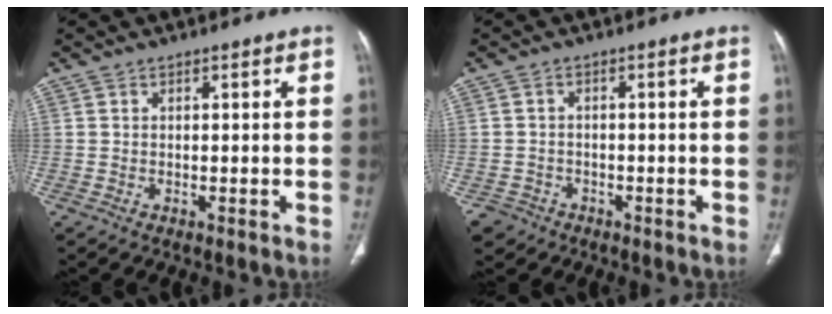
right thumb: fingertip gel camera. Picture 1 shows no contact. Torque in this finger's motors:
{"motor_torque": [-0.02, -0.17, -0.24, 0.09, 0.02]}